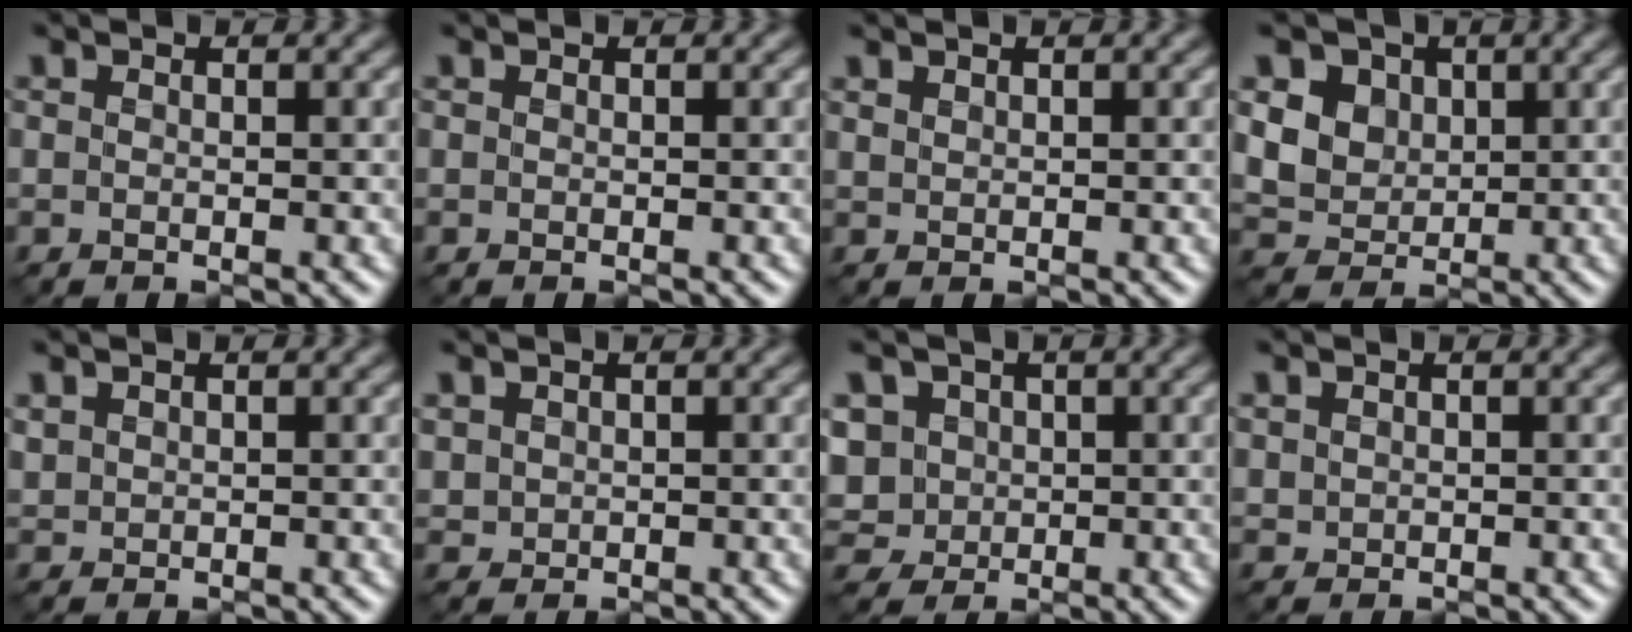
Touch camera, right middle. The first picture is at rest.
{"total": 0.0}
{"total": 0.8, "force": [0.7, 0.2, 0.2], "torque": [-0.008, -0.001, 0.017]}
{"total": 6.5, "force": [2.2, 5.3, 2.9], "torque": [-0.069, 0.010, 0.033]}
{"total": 1.1, "force": [0.8, 0.7, 0.3], "torque": [-0.012, 0.002, 0.020]}
{"total": 1.2, "force": [0.6, 1.1, 0.3], "torque": [-0.012, -0.002, 0.018]}
{"total": 5.8, "force": [1.0, 5.0, 2.7], "torque": [-0.068, 0.021, 0.010]}
{"total": 0.9, "force": [0.6, 0.7, 0.2], "torque": [-0.006, -0.001, 0.017]}